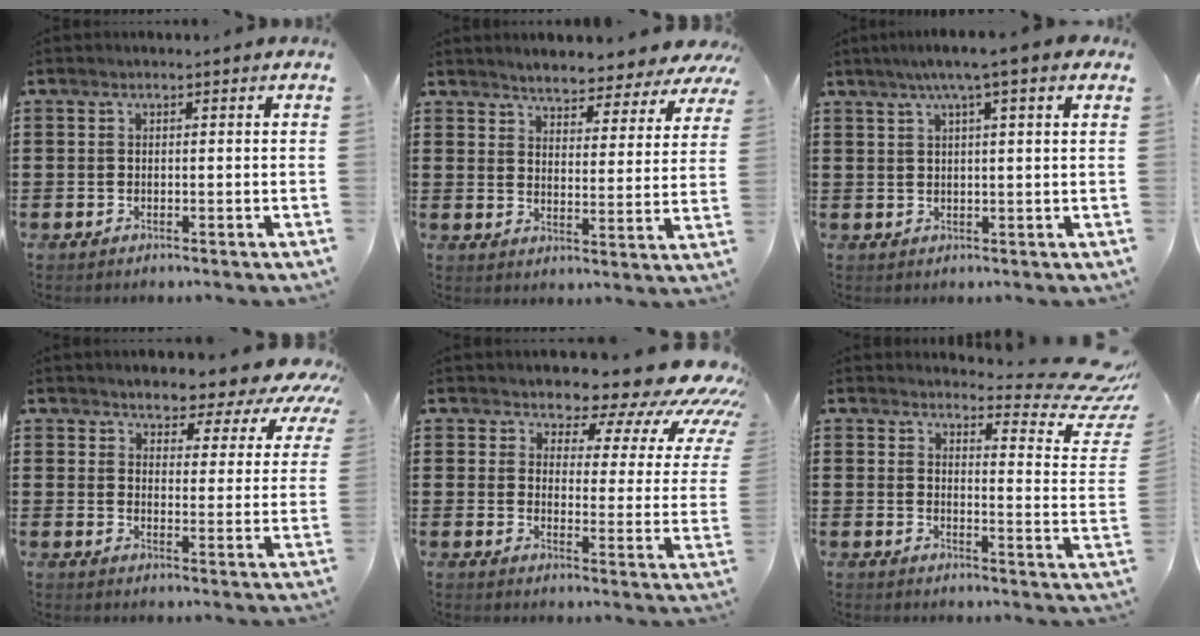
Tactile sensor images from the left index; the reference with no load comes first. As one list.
[{"total": 3.8, "force": [3.8, 0.0, -0.3], "torque": [-0.022, -0.036, 0.060]}, {"total": 4.5, "force": [2.6, -0.4, 3.7], "torque": [-0.077, 0.003, 0.043]}, {"total": 4.0, "force": [3.8, 1.0, 0.6], "torque": [-0.031, -0.035, 0.059]}, {"total": 7.6, "force": [6.1, 2.9, 3.5], "torque": [-0.065, -0.049, 0.101]}, {"total": 6.0, "force": [4.9, 1.0, 3.2], "torque": [-0.045, -0.050, 0.076]}]